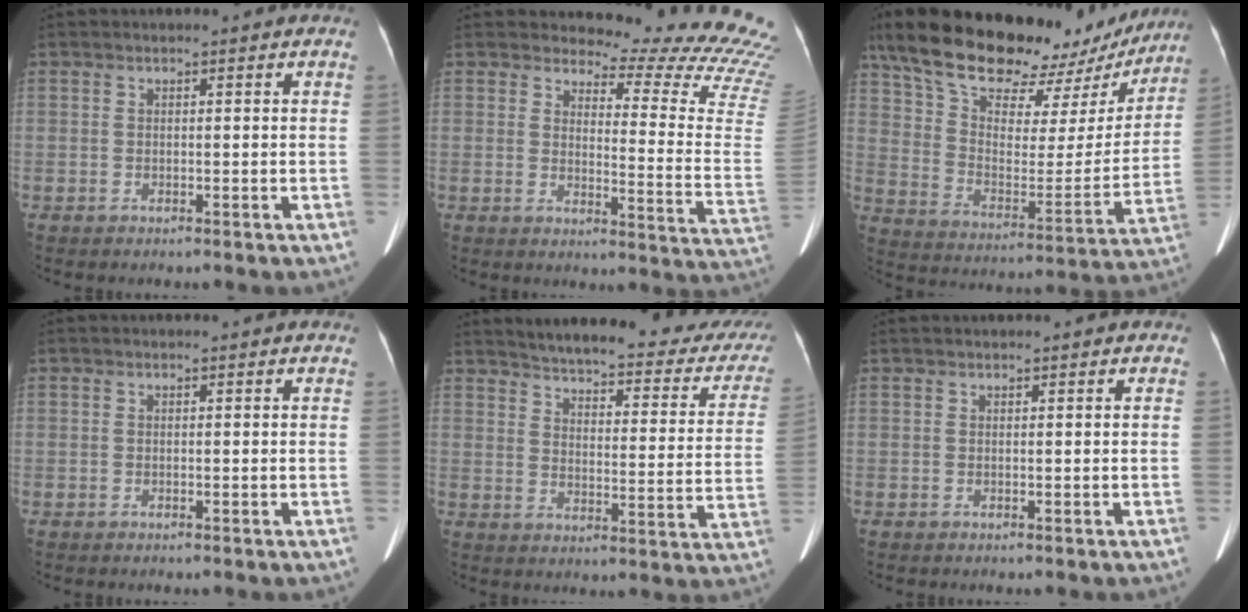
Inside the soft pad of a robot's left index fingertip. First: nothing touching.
{"total": 17.2, "force": [17.1, -0.8, 1.7], "torque": [-0.005, -0.185, 0.169]}
{"total": 29.0, "force": [23.2, 10.8, 13.6], "torque": [-0.233, 0.015, 0.332]}
{"total": 0.5, "force": [0.5, 0.1, 0.2], "torque": [-0.007, -0.003, 0.003]}
{"total": 27.3, "force": [25.0, 4.7, 9.9], "torque": [-0.134, -0.087, 0.287]}
{"total": 1.7, "force": [1.5, -0.1, 0.7], "torque": [-0.012, 0.016, 0.021]}